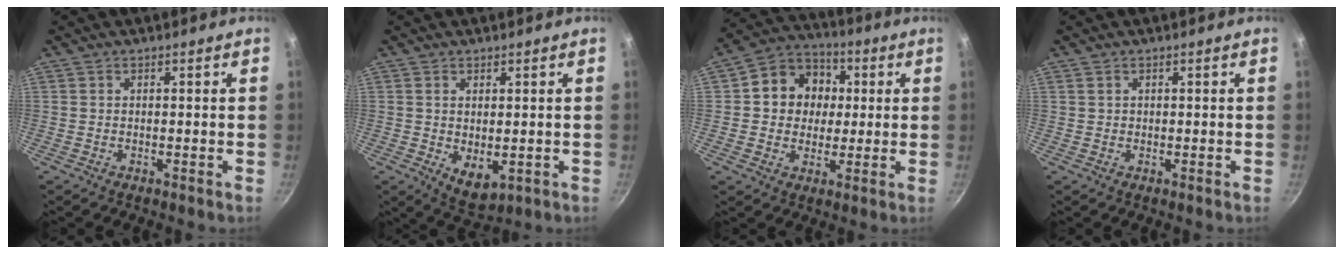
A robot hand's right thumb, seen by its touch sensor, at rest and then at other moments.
{"total": 5.5, "force": [-0.1, 3.2, 4.4], "torque": [-0.065, -0.019, 0.010]}
{"total": 11.7, "force": [1.7, 10.3, 5.3], "torque": [-0.053, 0.014, 0.012]}
{"total": 0.6, "force": [0.3, 0.5, 0.2], "torque": [0.000, 0.004, 0.004]}